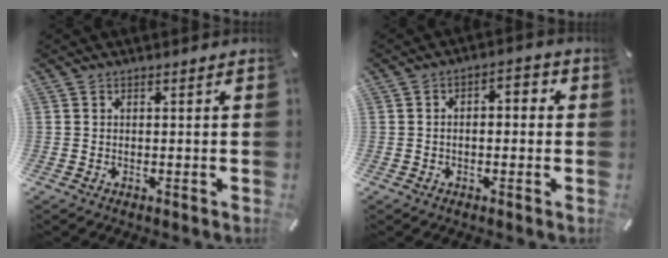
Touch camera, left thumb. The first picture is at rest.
{"total": 3.4, "force": [-1.2, 1.9, 2.6], "torque": [-0.048, 0.017, -0.025]}